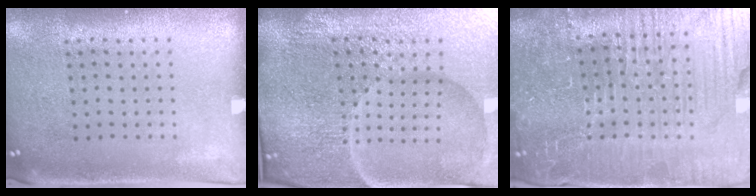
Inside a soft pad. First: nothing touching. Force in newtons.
{"total": 7.3, "press": 6.4, "slide": 3.5}
{"total": 6.6, "press": 5.9, "slide": 2.9}